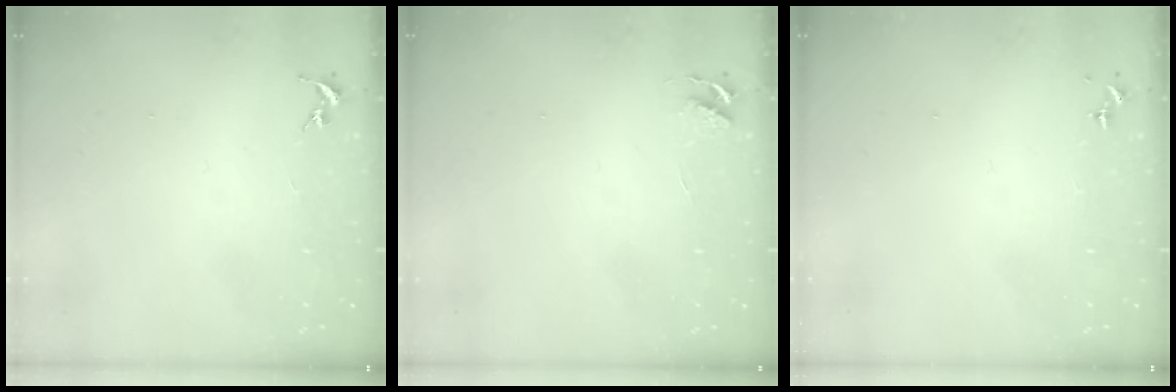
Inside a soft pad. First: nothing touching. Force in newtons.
{"total": 3.5, "press": 3.4, "slide": 0.5}
{"total": 0.0}